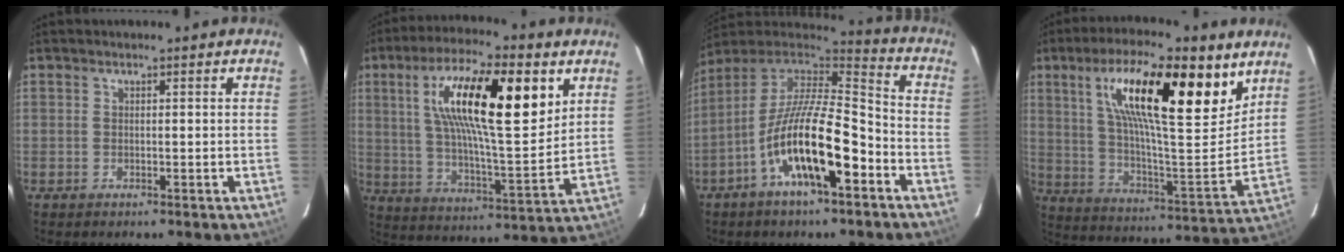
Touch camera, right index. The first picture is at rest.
{"total": 21.0, "force": [7.5, 5.7, 18.7], "torque": [-0.325, 0.015, 0.125]}
{"total": 18.5, "force": [-8.3, 5.8, 15.5], "torque": [-0.283, -0.012, -0.156]}
{"total": 24.3, "force": [12.6, 6.3, 19.8], "torque": [-0.327, 0.029, 0.214]}